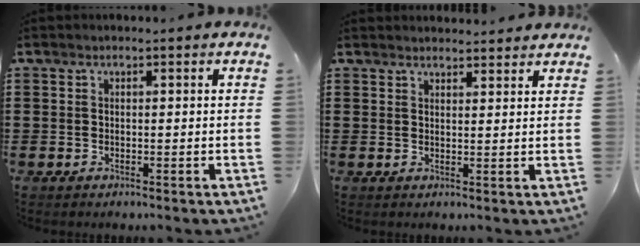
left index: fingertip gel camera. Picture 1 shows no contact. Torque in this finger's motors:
{"motor_torque": [1.11, -1.03, 0.21, 0.02]}